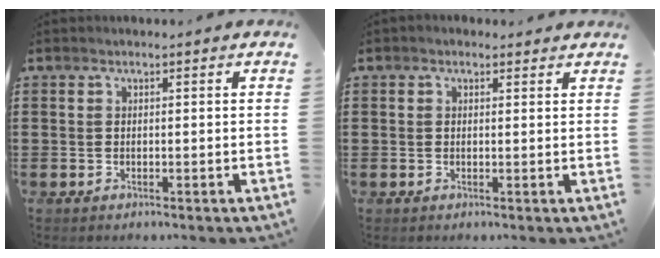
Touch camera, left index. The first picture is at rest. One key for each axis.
{"total": 0.8, "fx": 0.6, "fy": 0.6, "fz": 0.2, "tx": -0.005, "ty": 0.006, "tz": 0.010}